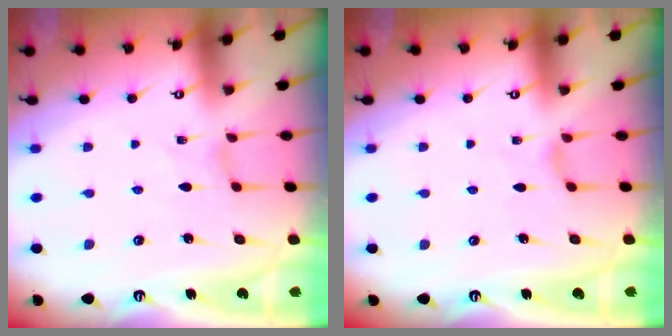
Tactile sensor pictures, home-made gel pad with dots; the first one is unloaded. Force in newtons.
{"total": 1.4, "press": 1.3, "slide": 0.4}